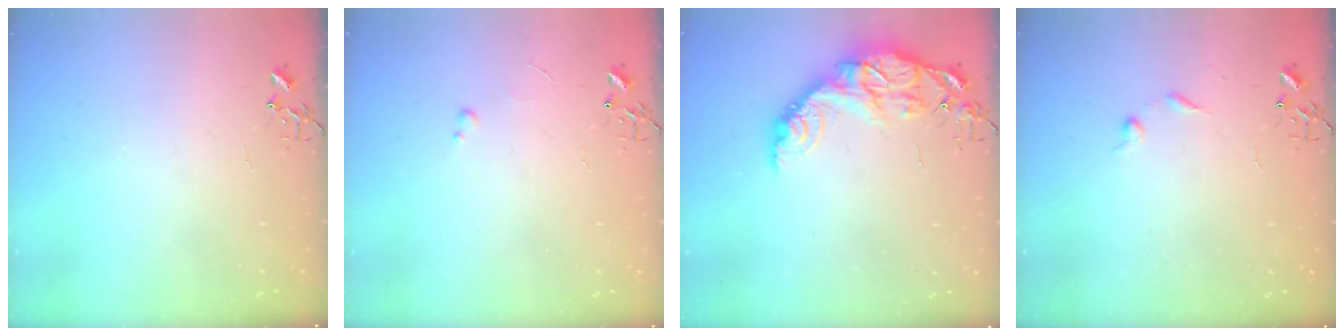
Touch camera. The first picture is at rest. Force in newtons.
{"total": 2.0, "press": 2.0, "slide": 0.3}
{"total": 14.8, "press": 14.7, "slide": 1.0}
{"total": 4.5, "press": 4.4, "slide": 0.7}